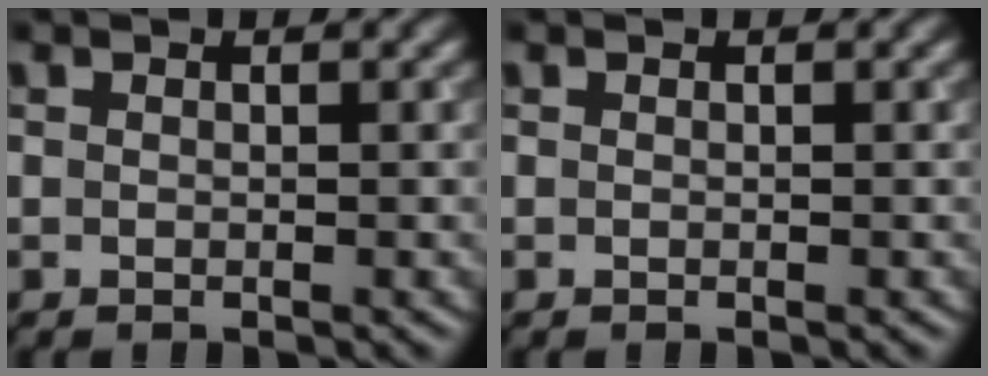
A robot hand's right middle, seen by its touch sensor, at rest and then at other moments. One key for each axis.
{"total": 0.0}